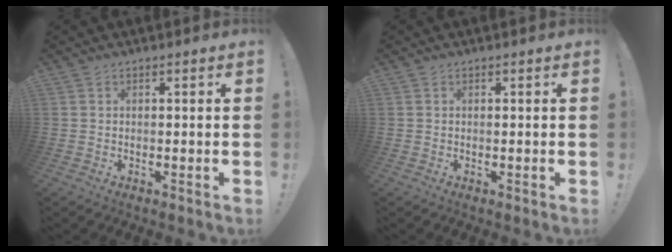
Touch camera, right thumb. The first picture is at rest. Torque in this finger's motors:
{"motor_torque": [0.01, -0.11, -0.14, -0.06, 0.03]}